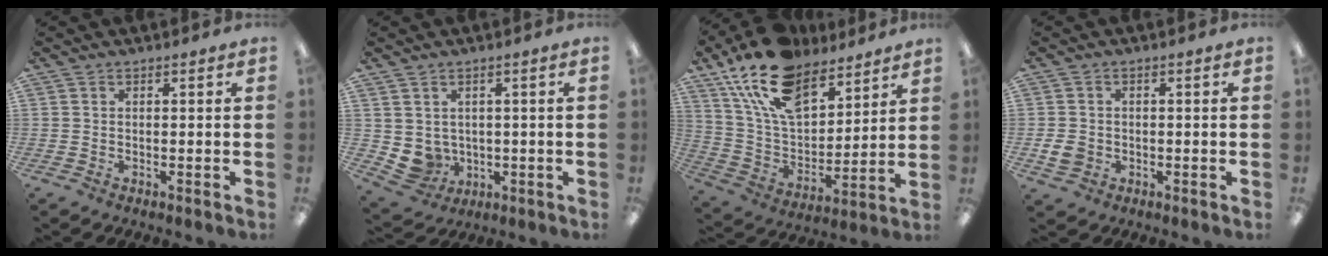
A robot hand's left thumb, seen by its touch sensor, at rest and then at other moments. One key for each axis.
{"total": 4.9, "fx": 1.3, "fy": 4.6, "fz": 1.2, "tx": -0.040, "ty": -0.010, "tz": 0.029}
{"total": 19.3, "fx": 13.1, "fy": 10.1, "fz": 9.9, "tx": -0.193, "ty": -0.063, "tz": 0.240}
{"total": 3.9, "fx": -0.7, "fy": 3.4, "fz": 1.8, "tx": -0.027, "ty": 0.002, "tz": -0.014}